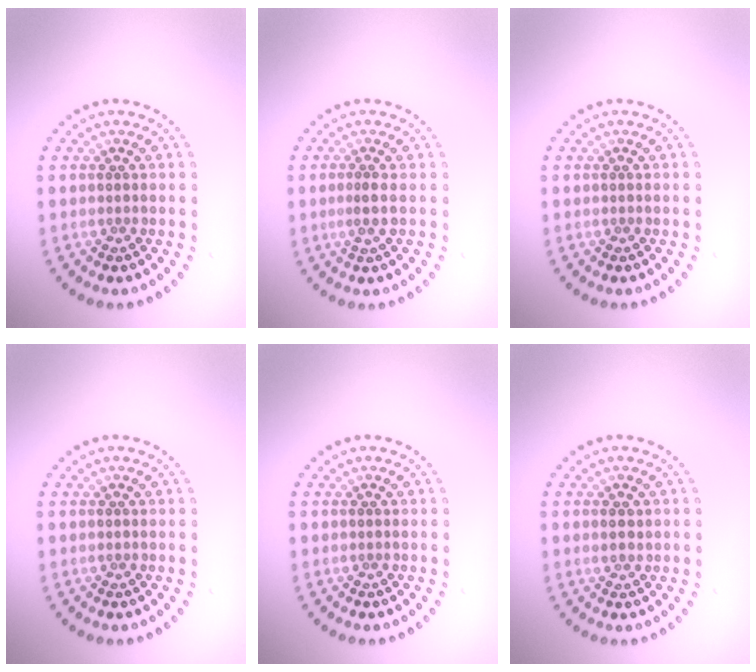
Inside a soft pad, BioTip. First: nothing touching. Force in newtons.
{"total": 1.6, "press": 1.2, "slide": 1.1}
{"total": 0.0}
{"total": 0.0}
{"total": 0.0}
{"total": 1.1, "press": 1.0, "slide": 0.5}